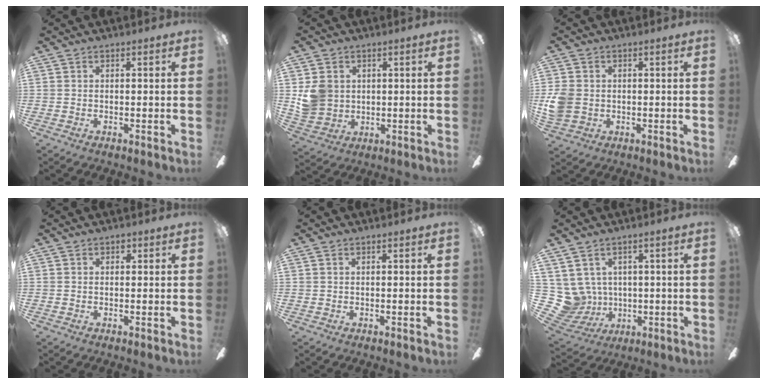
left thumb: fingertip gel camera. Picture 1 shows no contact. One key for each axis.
{"total": 7.2, "fx": 1.9, "fy": 6.6, "fz": 2.1, "tx": -0.040, "ty": 0.006, "tz": 0.040}
{"total": 5.7, "fx": 0.0, "fy": 5.0, "fz": 2.7, "tx": -0.057, "ty": 0.010, "tz": 0.004}
{"total": 1.0, "fx": 0.5, "fy": 0.8, "fz": 0.4, "tx": 0.000, "ty": 0.000, "tz": 0.007}
{"total": 0.0}
{"total": 8.0, "fx": 2.3, "fy": 7.5, "fz": 1.4, "tx": -0.092, "ty": -0.022, "tz": 0.052}